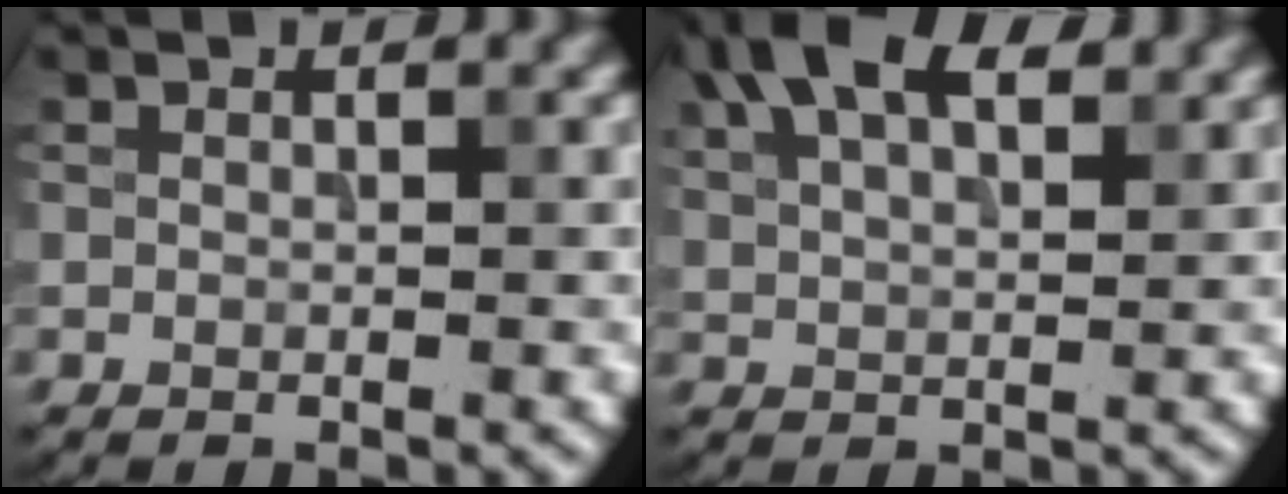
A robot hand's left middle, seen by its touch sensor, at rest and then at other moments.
{"total": 8.3, "force": [5.0, 3.6, 5.6], "torque": [-0.112, 0.033, 0.073]}